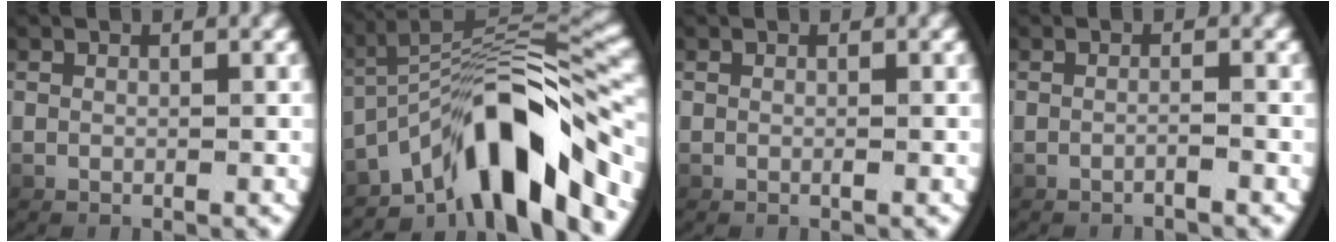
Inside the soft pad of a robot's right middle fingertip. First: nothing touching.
{"total": 10.0, "force": [-3.3, 3.8, 8.7], "torque": [-0.128, 0.012, -0.045]}
{"total": 0.0}
{"total": 1.2, "force": [-1.1, -0.3, 0.4], "torque": [-0.009, 0.002, -0.017]}